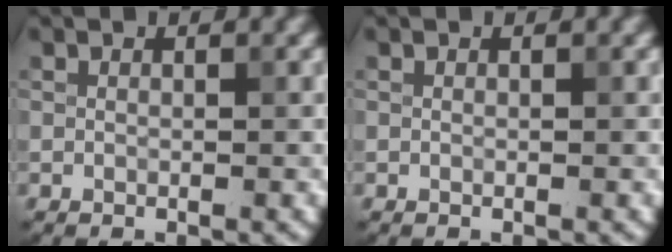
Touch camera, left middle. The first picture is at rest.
{"total": 0.0}